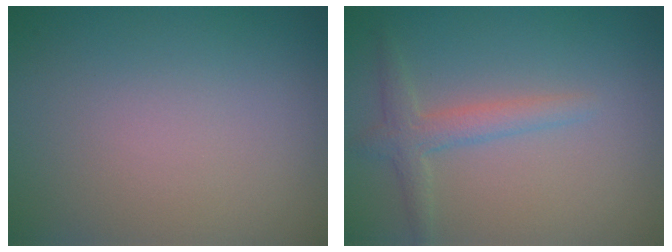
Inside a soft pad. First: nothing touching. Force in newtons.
{"total": 2.3, "press": 2.3, "slide": 0.1}